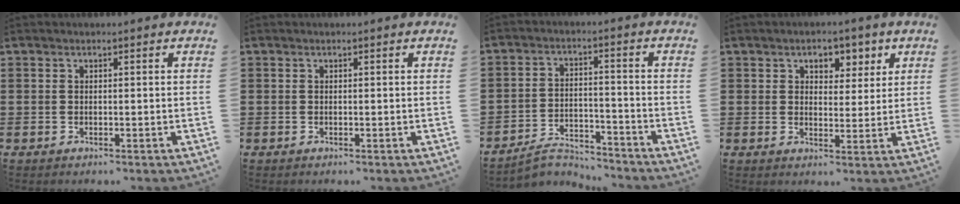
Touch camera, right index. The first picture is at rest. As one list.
[{"total": 0.0}, {"total": 5.1, "force": [-4.9, 1.0, 1.2], "torque": [-0.025, 0.007, -0.095]}, {"total": 3.9, "force": [2.2, 2.8, 1.6], "torque": [-0.031, 0.007, 0.033]}]